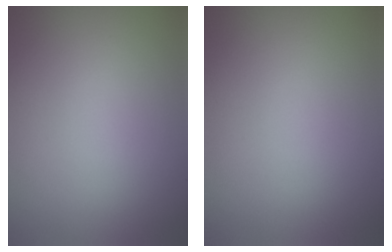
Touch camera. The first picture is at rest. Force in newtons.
{"total": 0.0}